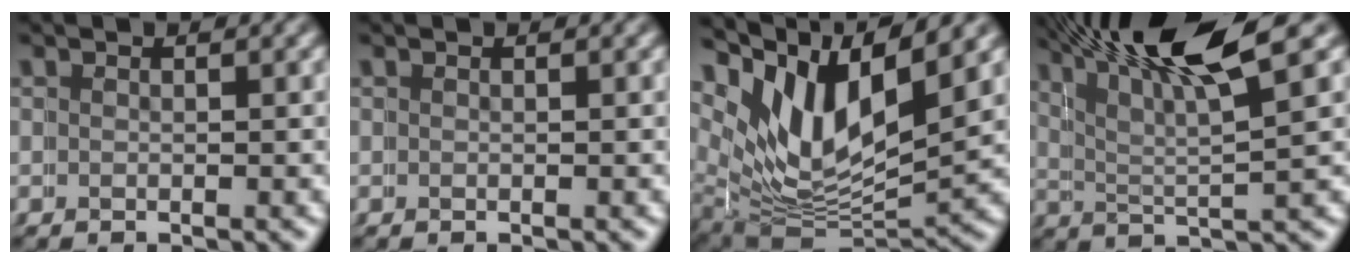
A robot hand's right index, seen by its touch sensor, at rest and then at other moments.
{"total": 0.0}
{"total": 13.0, "force": [4.5, 9.3, 8.0], "torque": [-0.148, 0.000, 0.062]}
{"total": 10.7, "force": [7.4, 2.2, 7.4], "torque": [-0.121, 0.028, 0.110]}